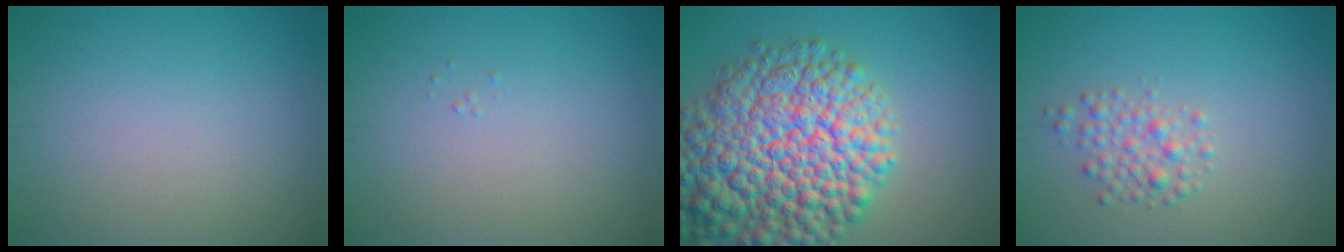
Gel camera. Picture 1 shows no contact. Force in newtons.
{"total": 0.0}
{"total": 14.0, "press": 14.0, "slide": 0.7}
{"total": 2.2, "press": 2.2, "slide": 0.1}